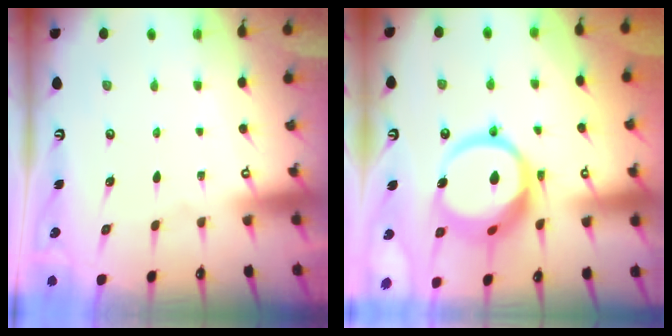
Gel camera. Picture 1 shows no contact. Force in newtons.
{"total": 16.6, "press": 16.5, "slide": 1.9}